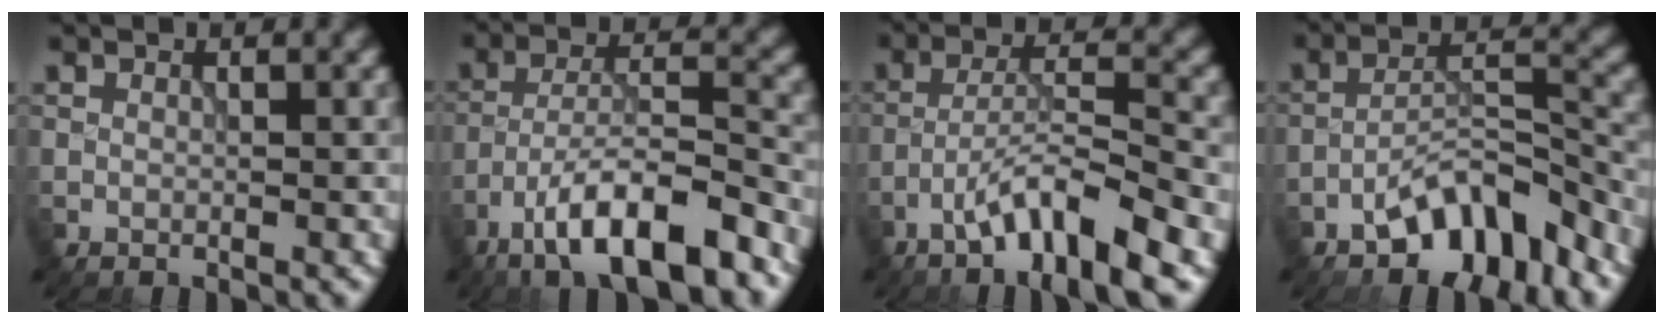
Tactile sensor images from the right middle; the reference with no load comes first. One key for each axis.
{"total": 11.0, "fx": -7.2, "fy": 3.1, "fz": 7.8, "tx": -0.126, "ty": 0.010, "tz": -0.128}
{"total": 7.4, "fx": -4.4, "fy": 1.4, "fz": 5.8, "tx": -0.100, "ty": 0.012, "tz": -0.079}
{"total": 6.7, "fx": -4.6, "fy": 2.2, "fz": 4.3, "tx": -0.066, "ty": 0.012, "tz": -0.086}